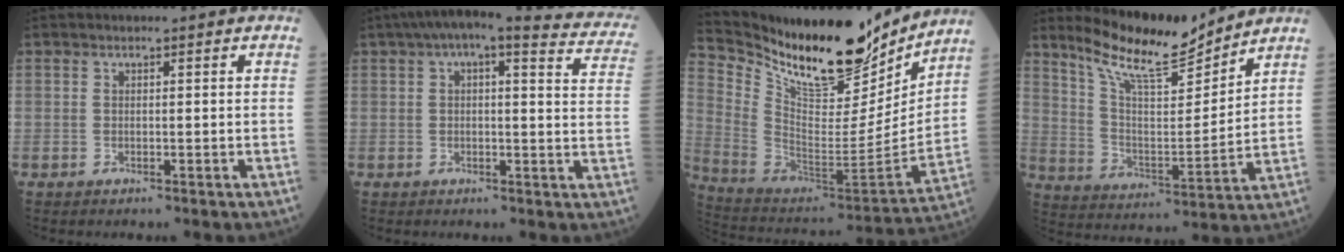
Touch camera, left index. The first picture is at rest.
{"total": 17.7, "force": [15.2, 3.4, 8.4], "torque": [-0.102, 0.006, 0.161]}
{"total": 22.1, "force": [18.6, 6.3, 10.0], "torque": [-0.190, -0.036, 0.315]}
{"total": 12.6, "force": [11.5, 1.1, 4.9], "torque": [-0.097, -0.007, 0.212]}